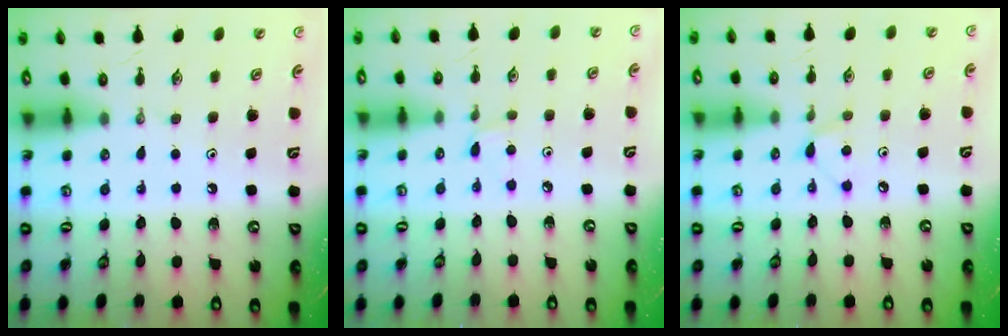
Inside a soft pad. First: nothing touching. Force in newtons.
{"total": 2.8, "press": 2.7, "slide": 0.5}
{"total": 5.7, "press": 5.7, "slide": 0.5}